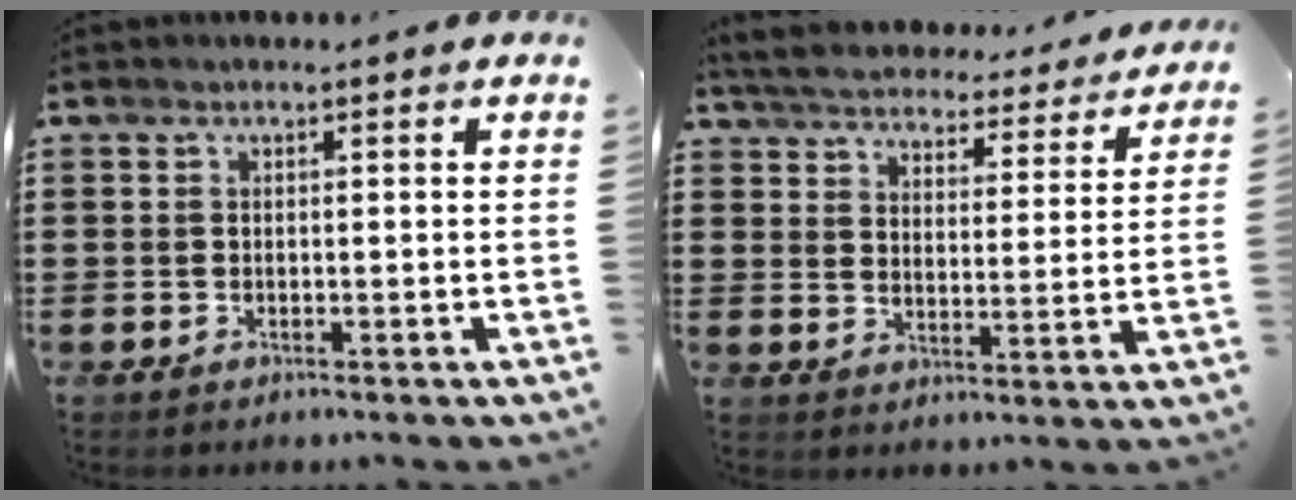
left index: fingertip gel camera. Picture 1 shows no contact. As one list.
[{"total": 5.1, "force": [5.1, 0.1, 0.2], "torque": [-0.034, -0.042, 0.085]}]